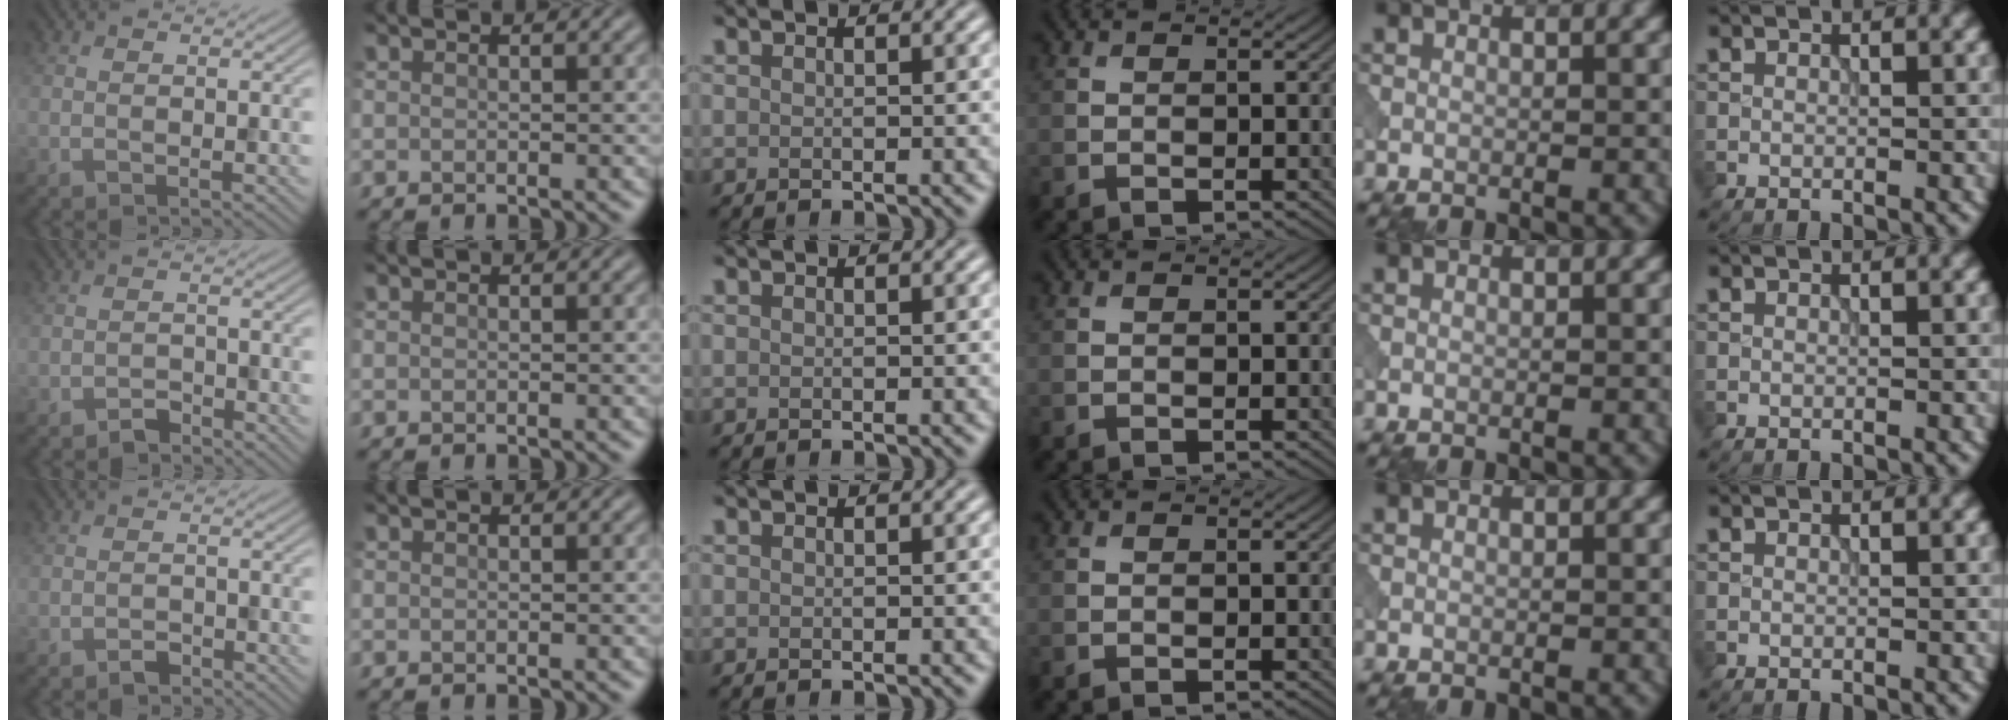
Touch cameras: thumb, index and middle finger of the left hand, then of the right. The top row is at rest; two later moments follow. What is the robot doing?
{"motion": "open", "object": "sandwich press"}